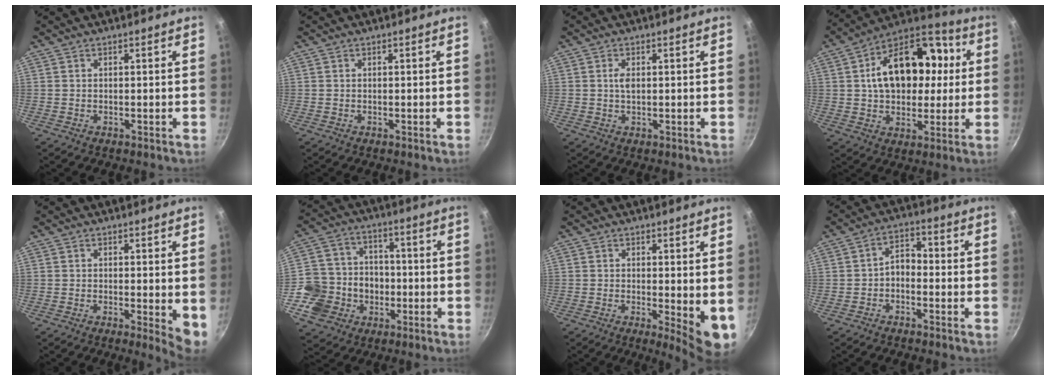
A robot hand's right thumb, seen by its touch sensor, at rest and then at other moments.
{"total": 0.0}
{"total": 2.1, "force": [0.3, 1.2, 1.7], "torque": [-0.032, 0.000, 0.006]}
{"total": 21.0, "force": [3.1, 13.4, 15.9], "torque": [-0.208, 0.027, 0.045]}
{"total": 4.6, "force": [-0.1, 1.1, 4.4], "torque": [-0.061, -0.013, -0.003]}
{"total": 13.7, "force": [-3.7, 12.2, 5.1], "torque": [-0.064, 0.039, -0.062]}
{"total": 7.3, "force": [-0.5, 2.0, 7.0], "torque": [-0.090, -0.018, -0.003]}
{"total": 4.7, "force": [-1.2, 3.2, 3.3], "torque": [-0.042, 0.028, -0.032]}